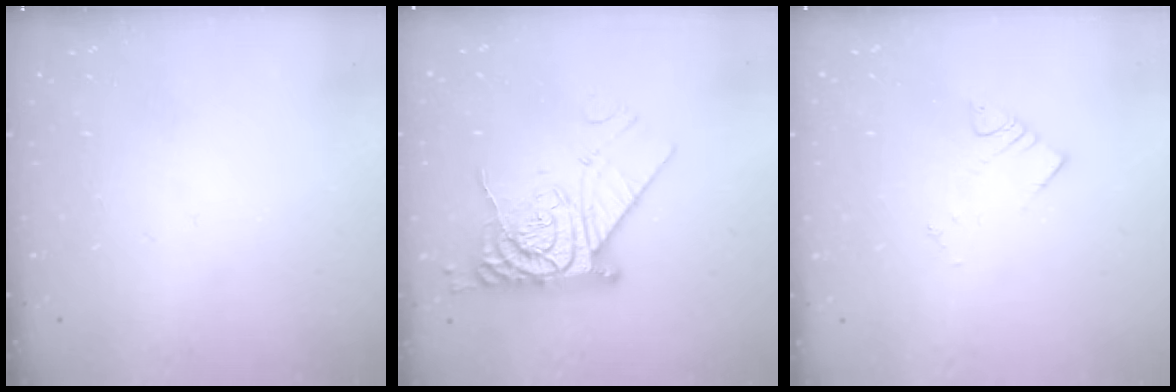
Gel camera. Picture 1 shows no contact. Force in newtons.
{"total": 12.6, "press": 12.5, "slide": 1.4}
{"total": 3.7, "press": 3.7, "slide": 0.5}